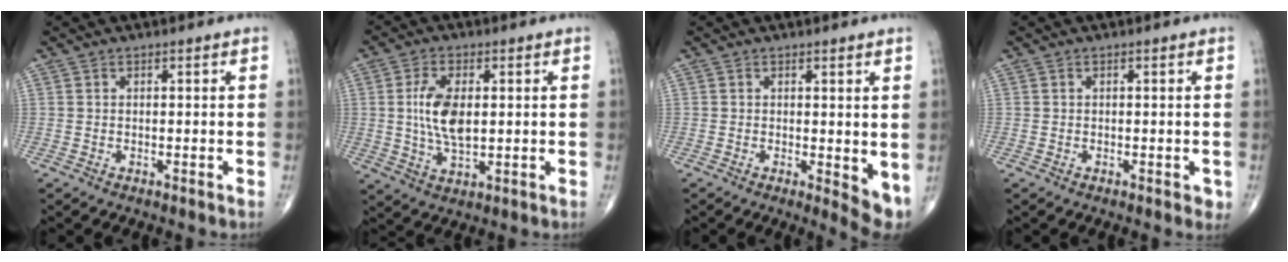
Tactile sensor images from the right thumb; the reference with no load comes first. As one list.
[{"total": 9.1, "force": [1.0, 4.5, 7.8], "torque": [-0.154, -0.007, 0.023]}, {"total": 5.0, "force": [0.1, 1.9, 4.7], "torque": [-0.057, -0.014, 0.002]}, {"total": 1.3, "force": [-0.2, 0.8, 1.1], "torque": [-0.007, -0.001, -0.003]}]